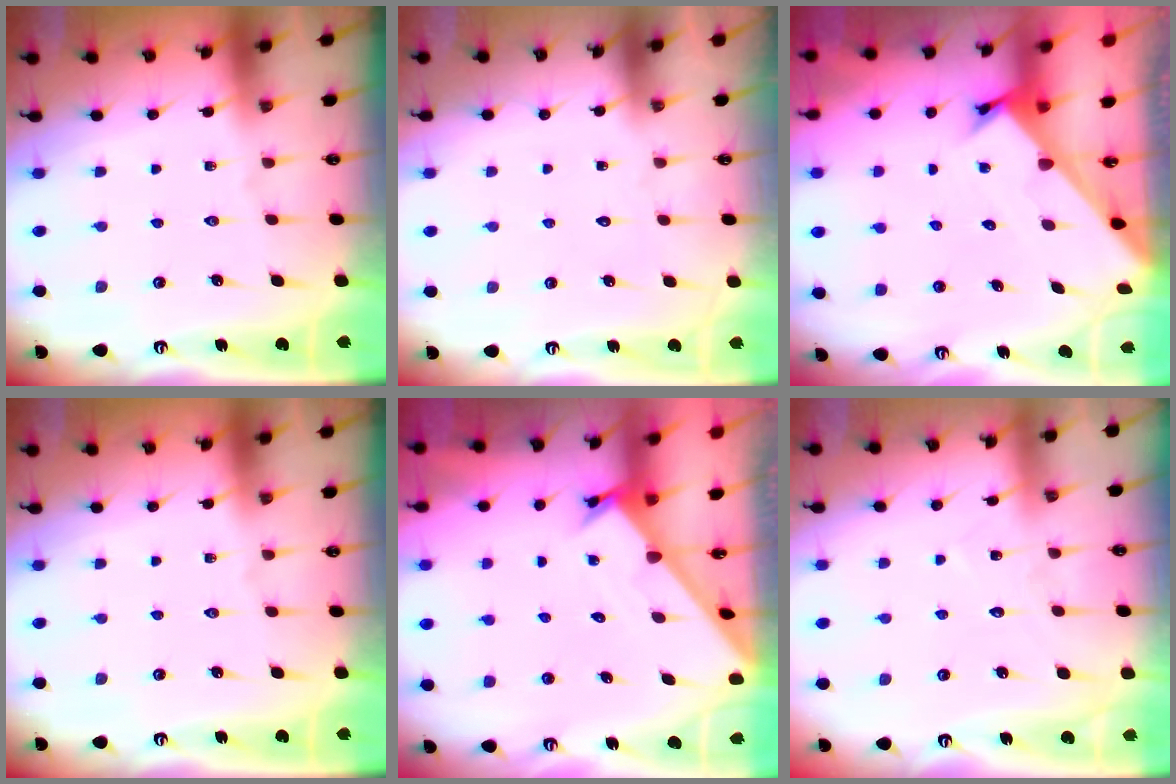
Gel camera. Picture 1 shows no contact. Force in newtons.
{"total": 1.4, "press": 1.4, "slide": 0.1}
{"total": 2.3, "press": 2.3, "slide": 0.2}
{"total": 0.0}
{"total": 1.7, "press": 1.7, "slide": 0.1}
{"total": 5.2, "press": 5.2, "slide": 0.4}